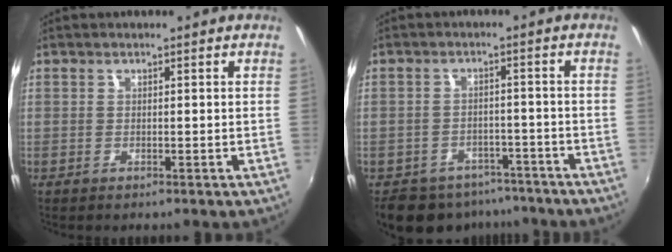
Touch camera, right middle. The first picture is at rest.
{"total": 11.8, "force": [-9.1, 6.6, 3.6], "torque": [-0.086, 0.008, -0.116]}